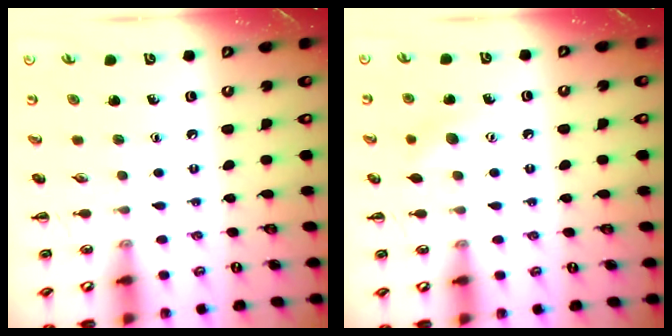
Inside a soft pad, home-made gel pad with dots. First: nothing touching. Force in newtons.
{"total": 5.4, "press": 5.2, "slide": 1.2}